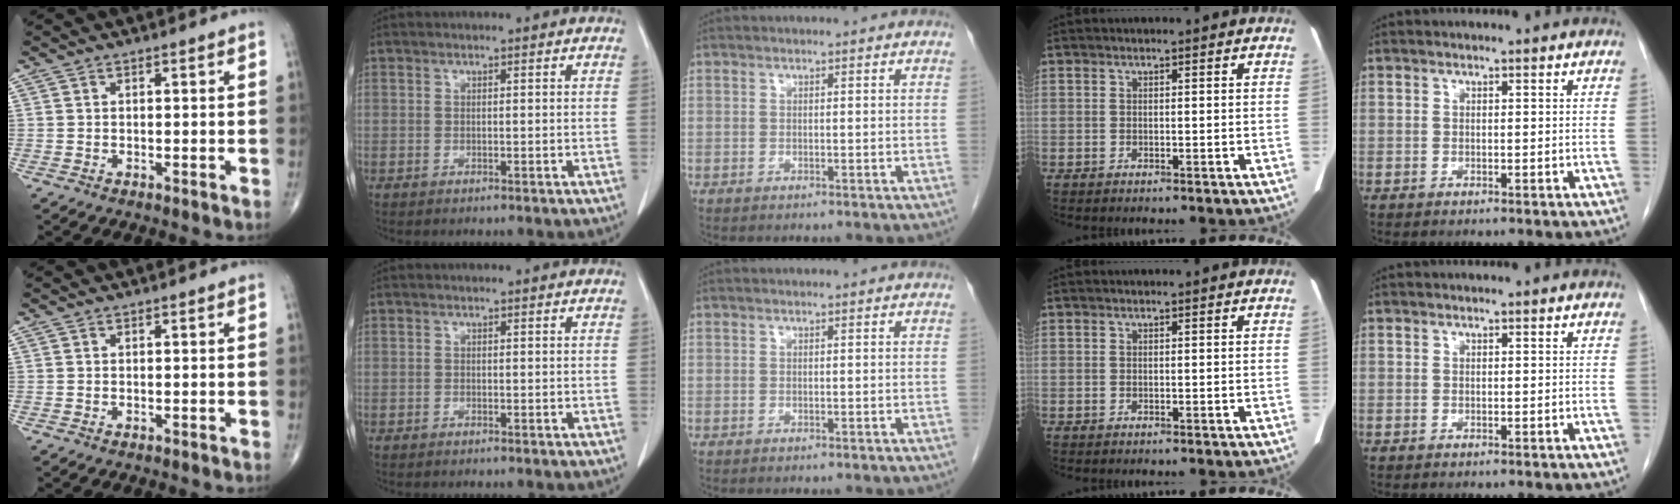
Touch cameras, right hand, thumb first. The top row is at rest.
{}